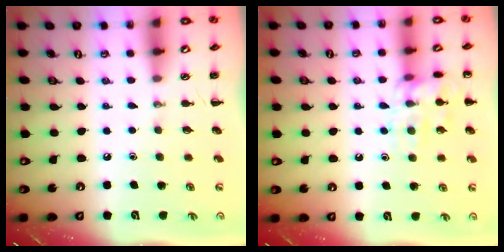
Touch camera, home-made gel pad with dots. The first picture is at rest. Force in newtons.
{"total": 11.5, "press": 11.4, "slide": 0.6}